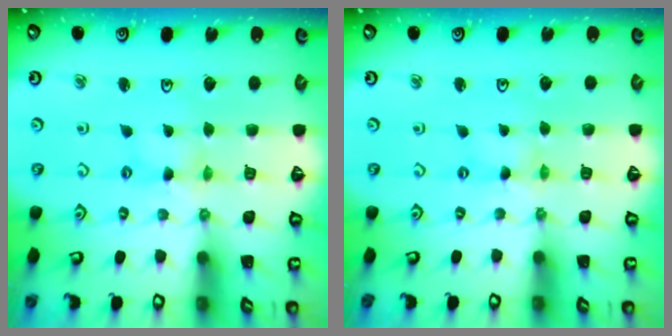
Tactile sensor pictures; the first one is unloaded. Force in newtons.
{"total": 0.0}